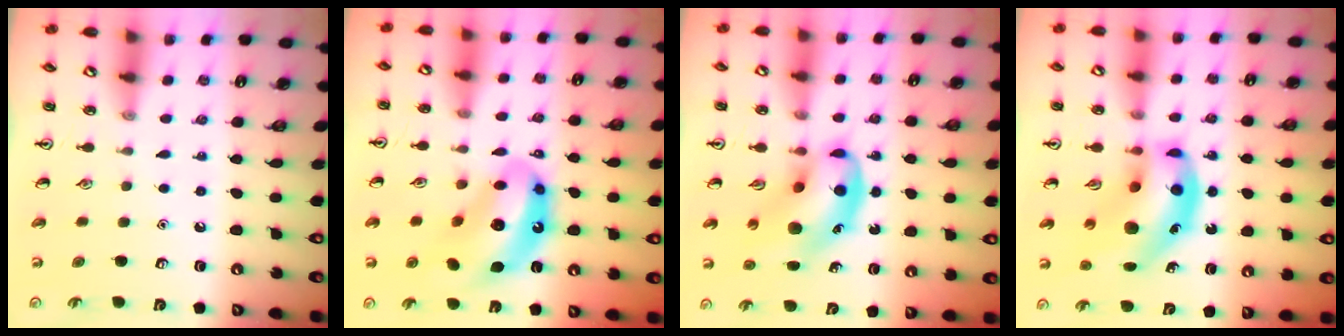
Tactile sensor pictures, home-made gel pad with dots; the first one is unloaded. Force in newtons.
{"total": 13.4, "press": 12.6, "slide": 4.6}
{"total": 12.6, "press": 12.1, "slide": 3.3}
{"total": 15.6, "press": 15.0, "slide": 4.3}